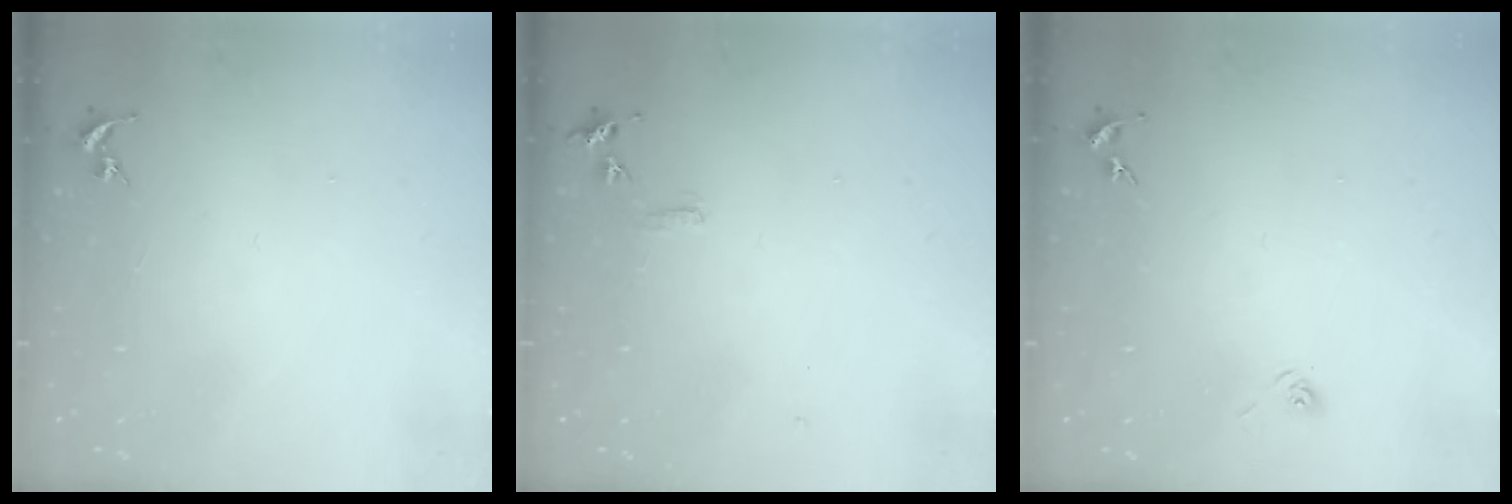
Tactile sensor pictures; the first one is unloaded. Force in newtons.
{"total": 5.6, "press": 5.5, "slide": 0.7}
{"total": 2.9, "press": 2.5, "slide": 1.5}